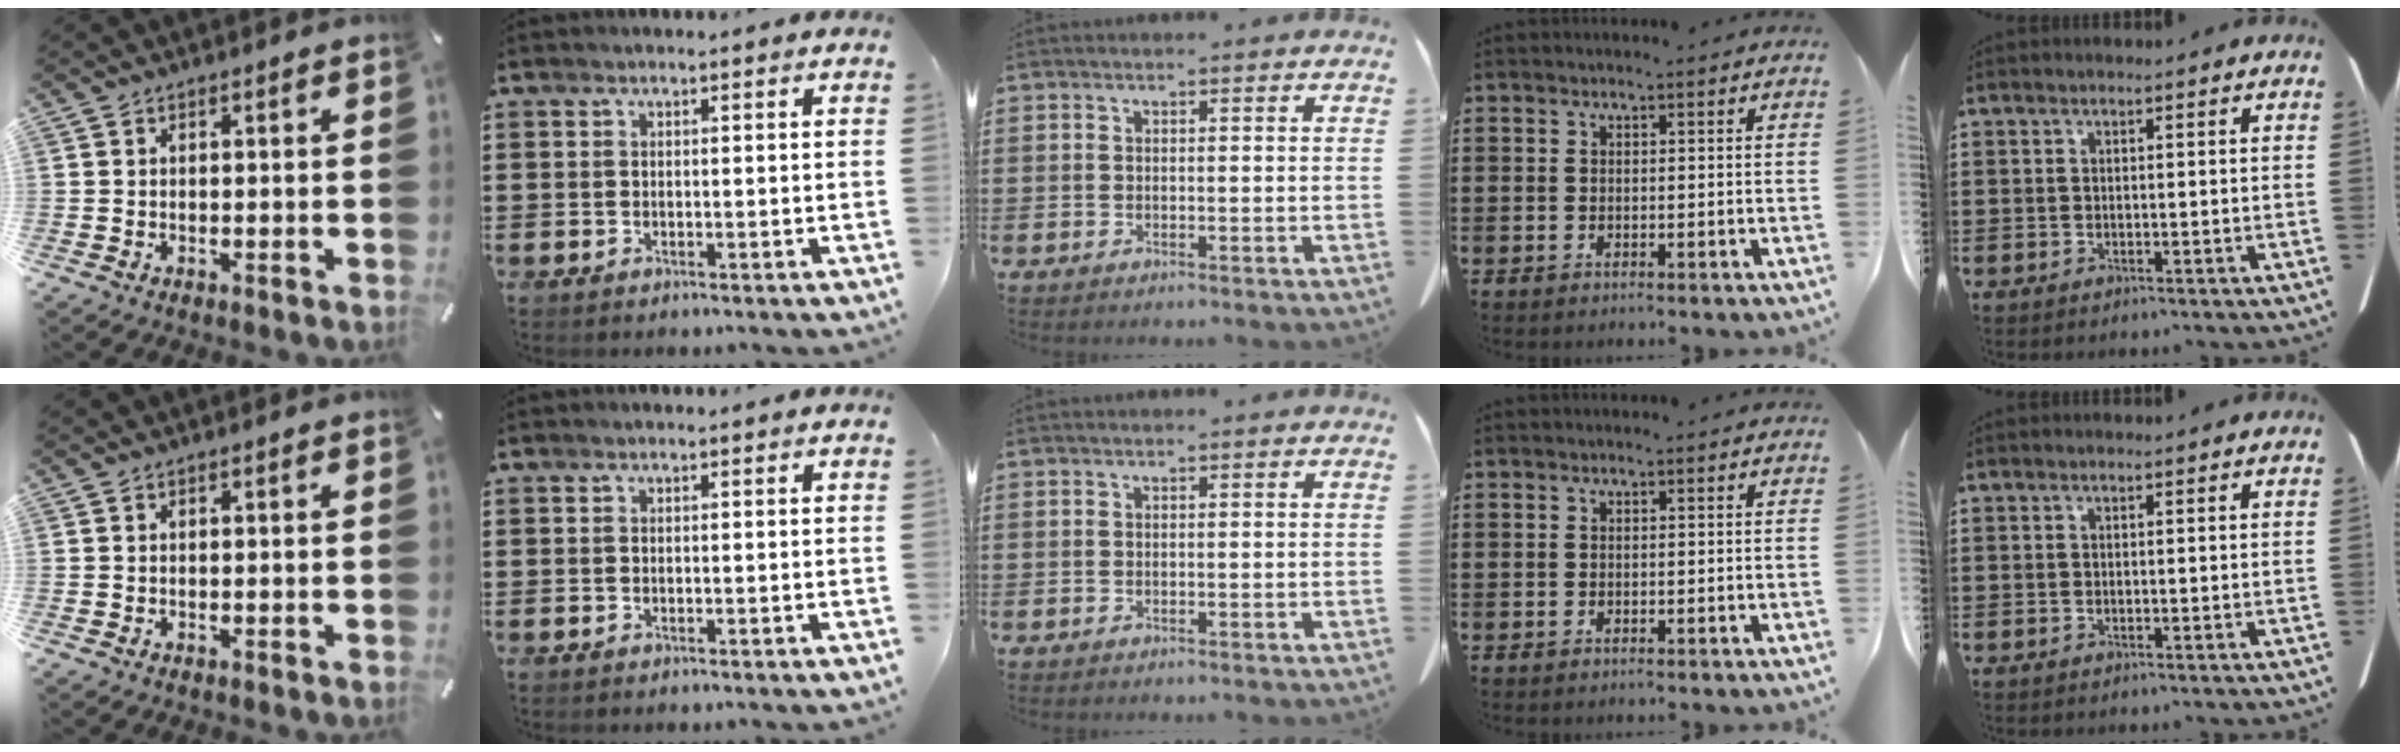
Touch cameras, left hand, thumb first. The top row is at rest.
{}